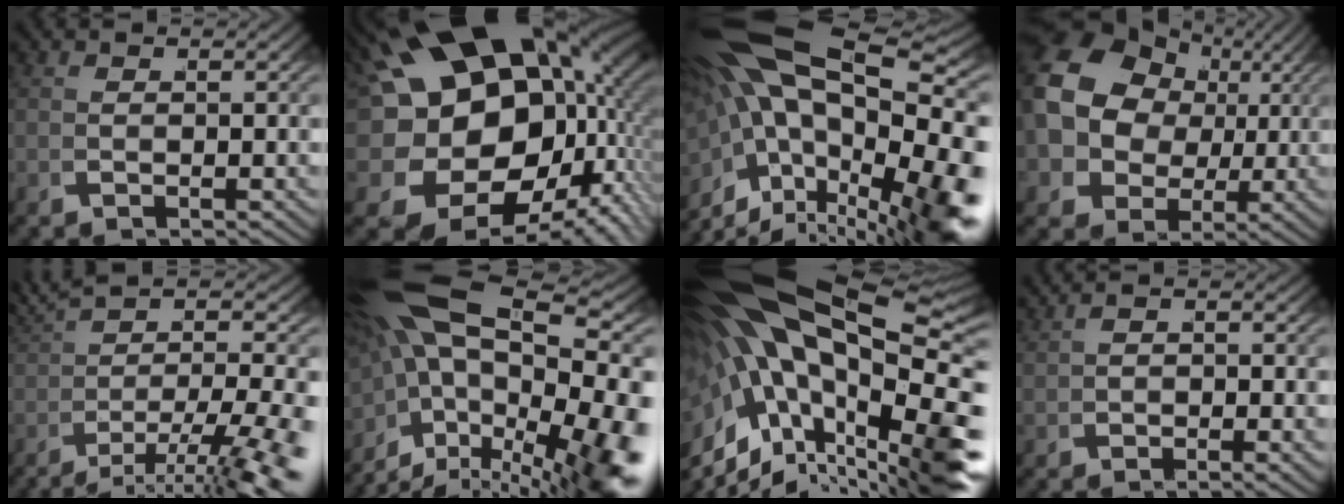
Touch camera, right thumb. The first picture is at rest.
{"total": 27.6, "force": [1.3, 19.9, 19.2], "torque": [-0.363, -0.058, 0.048]}
{"total": 17.1, "force": [-0.6, 9.4, 14.3], "torque": [-0.262, -0.057, 0.025]}
{"total": 12.9, "force": [2.5, 10.5, 7.1], "torque": [-0.184, -0.038, 0.060]}
{"total": 7.9, "force": [-1.3, 2.8, 7.3], "torque": [-0.113, -0.010, 0.000]}
{"total": 14.7, "force": [-1.6, 8.8, 11.7], "torque": [-0.239, -0.066, 0.014]}
{"total": 20.7, "force": [0.7, 12.7, 16.3], "torque": [-0.293, -0.052, 0.049]}
{"total": 1.5, "force": [0.8, -0.4, 1.1], "torque": [-0.018, -0.001, 0.025]}